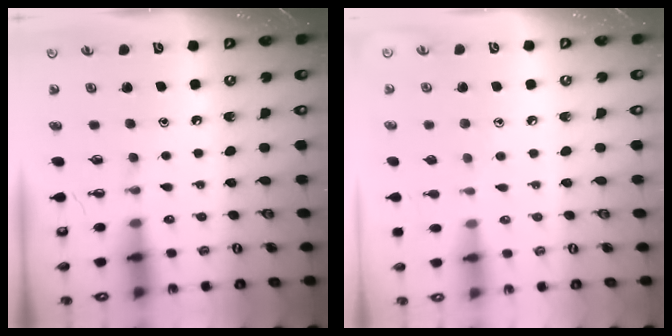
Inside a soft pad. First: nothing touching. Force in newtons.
{"total": 6.0, "press": 6.0, "slide": 0.5}